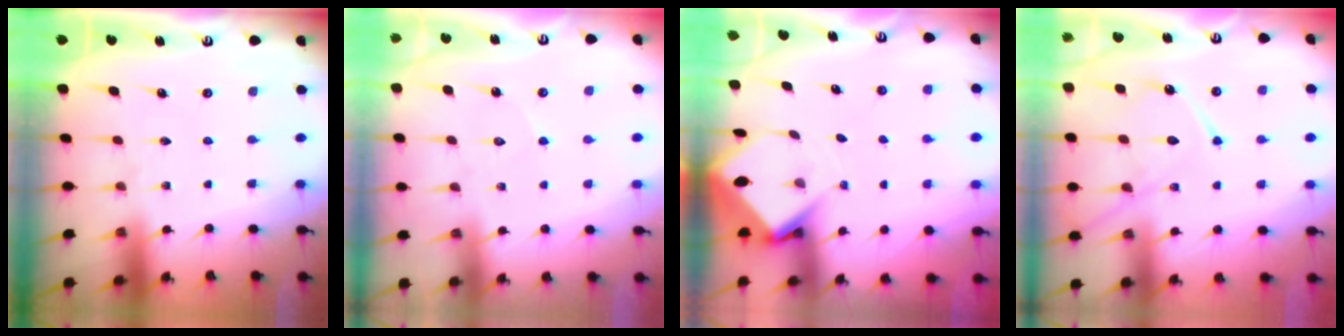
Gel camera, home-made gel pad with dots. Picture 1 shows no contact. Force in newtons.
{"total": 3.8, "press": 3.8, "slide": 0.3}
{"total": 4.3, "press": 4.3, "slide": 0.3}
{"total": 11.8, "press": 11.7, "slide": 1.2}